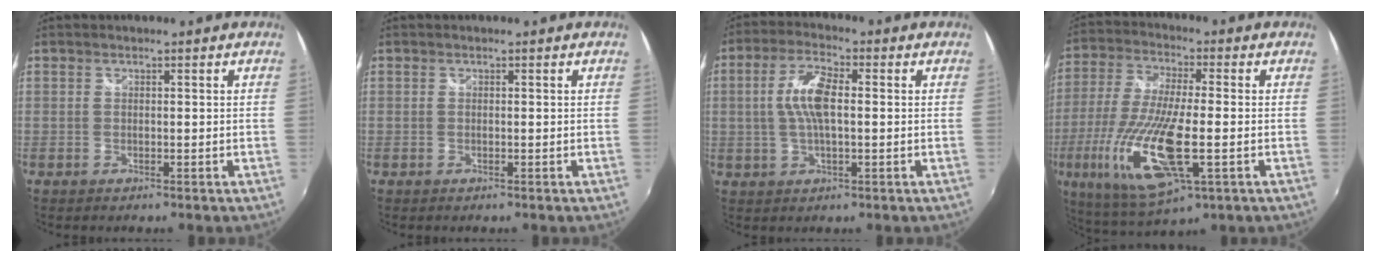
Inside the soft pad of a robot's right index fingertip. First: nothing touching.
{"total": 0.0}
{"total": 7.9, "force": [0.4, 2.9, 7.3], "torque": [-0.146, 0.010, 0.009]}
{"total": 19.1, "force": [-5.2, 5.5, 17.5], "torque": [-0.368, -0.038, -0.093]}